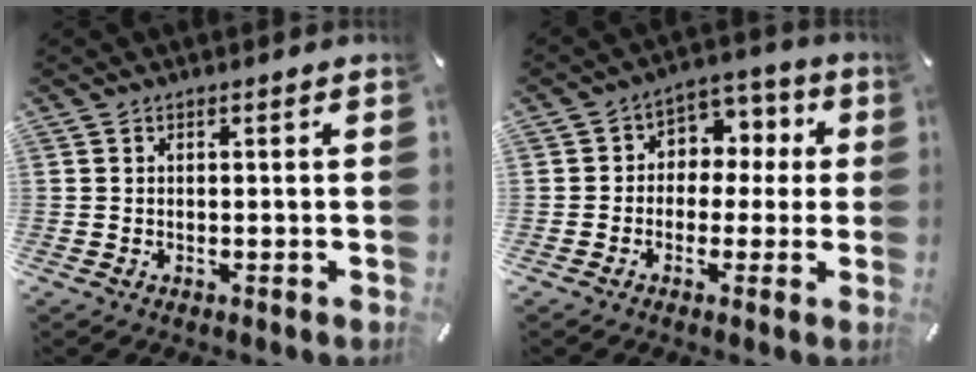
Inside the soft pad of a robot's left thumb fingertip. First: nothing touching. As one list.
[{"total": 6.8, "force": [-0.8, 6.3, 2.3], "torque": [-0.029, 0.011, -0.018]}]